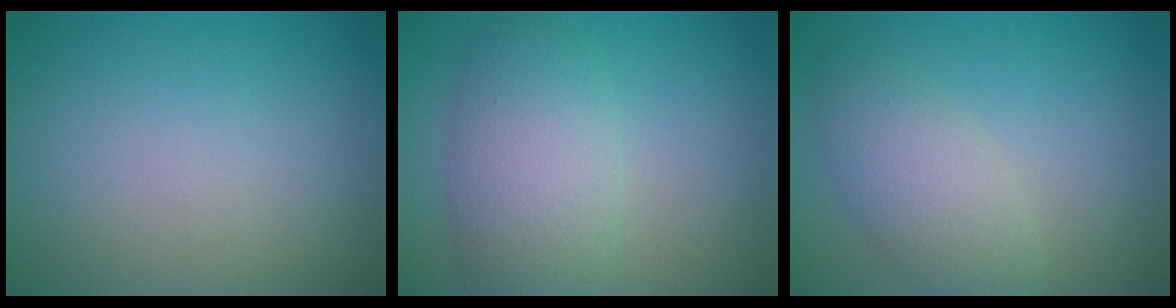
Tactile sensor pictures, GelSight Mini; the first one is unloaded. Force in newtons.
{"total": 5.6, "press": 5.6, "slide": 0.4}
{"total": 3.9, "press": 3.9, "slide": 0.2}